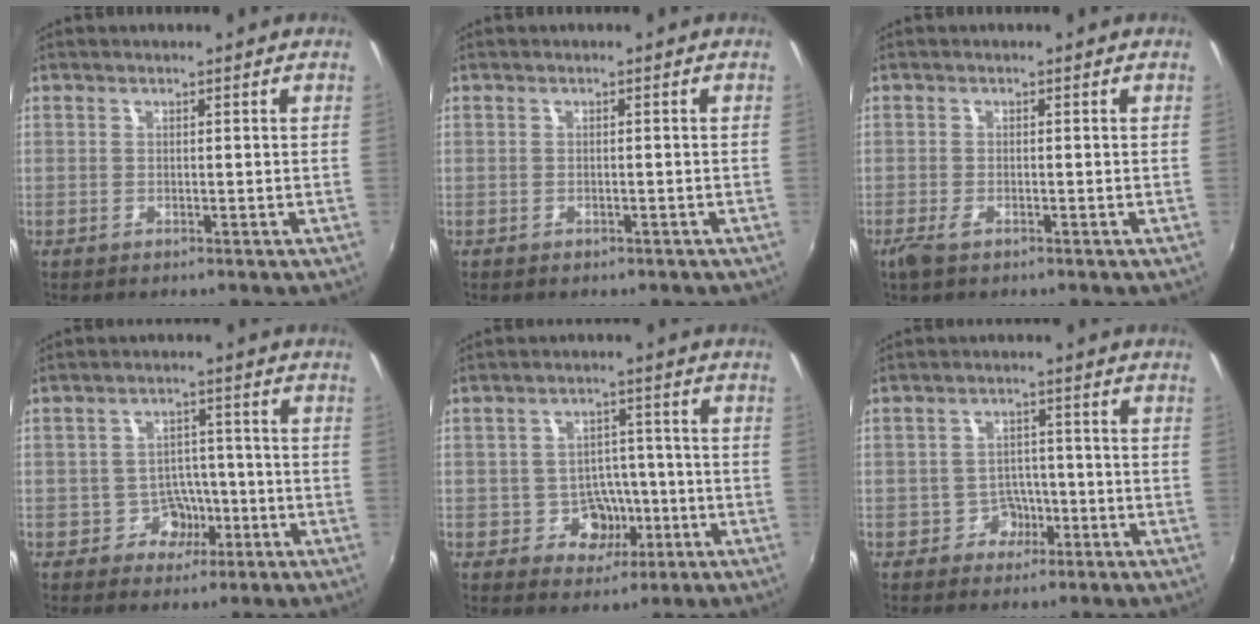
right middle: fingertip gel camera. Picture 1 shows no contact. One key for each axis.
{"total": 1.1, "fx": -0.9, "fy": 0.4, "fz": 0.5, "tx": -0.009, "ty": -0.007, "tz": -0.009}
{"total": 2.4, "fx": -1.5, "fy": 0.9, "fz": 1.6, "tx": -0.036, "ty": -0.008, "tz": -0.029}
{"total": 4.5, "fx": -2.1, "fy": 3.7, "fz": 1.2, "tx": -0.027, "ty": 0.014, "tz": -0.021}
{"total": 5.9, "fx": -2.0, "fy": 5.1, "fz": 2.2, "tx": -0.043, "ty": 0.017, "tz": -0.015}
{"total": 3.3, "fx": -1.8, "fy": 2.7, "fz": 0.6, "tx": -0.009, "ty": 0.012, "tz": -0.025}